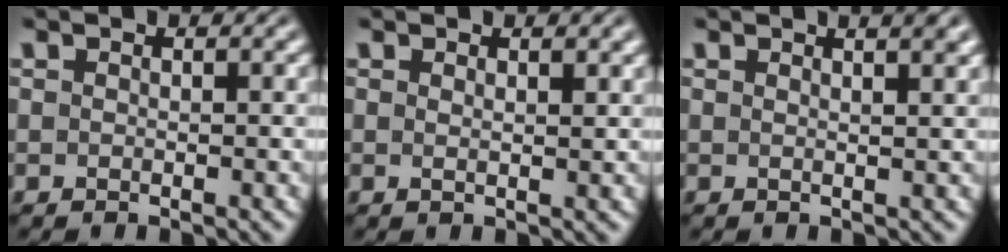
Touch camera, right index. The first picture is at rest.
{"total": 1.1, "force": [0.5, -0.8, 0.5], "torque": [-0.001, -0.010, 0.014]}
{"total": 2.4, "force": [1.4, -0.3, 2.0], "torque": [-0.018, -0.001, 0.023]}